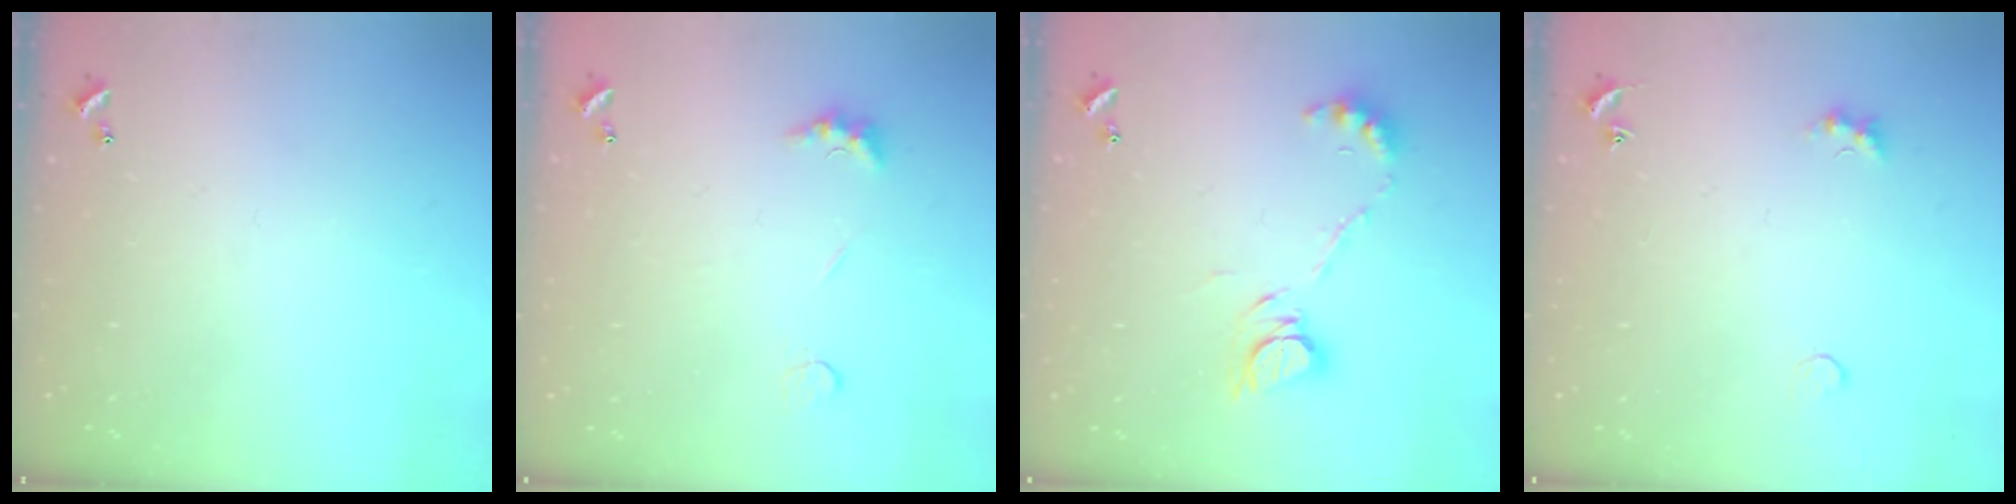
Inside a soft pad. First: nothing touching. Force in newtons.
{"total": 2.5, "press": 2.4, "slide": 0.7}
{"total": 9.7, "press": 9.6, "slide": 0.9}
{"total": 1.9, "press": 1.9, "slide": 0.5}